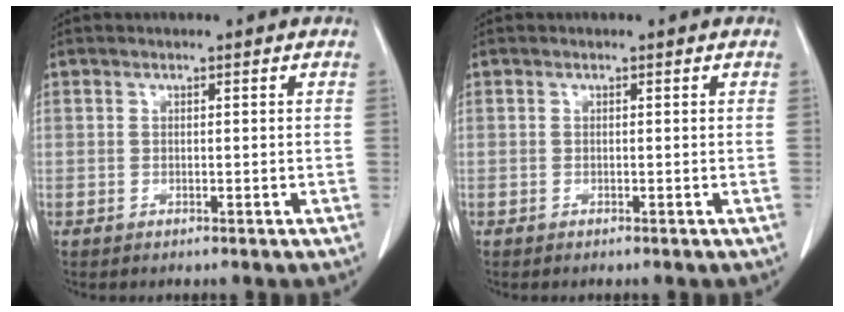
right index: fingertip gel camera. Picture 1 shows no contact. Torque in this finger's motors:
{"motor_torque": [0.06, 0.00, -0.01, 0.01]}